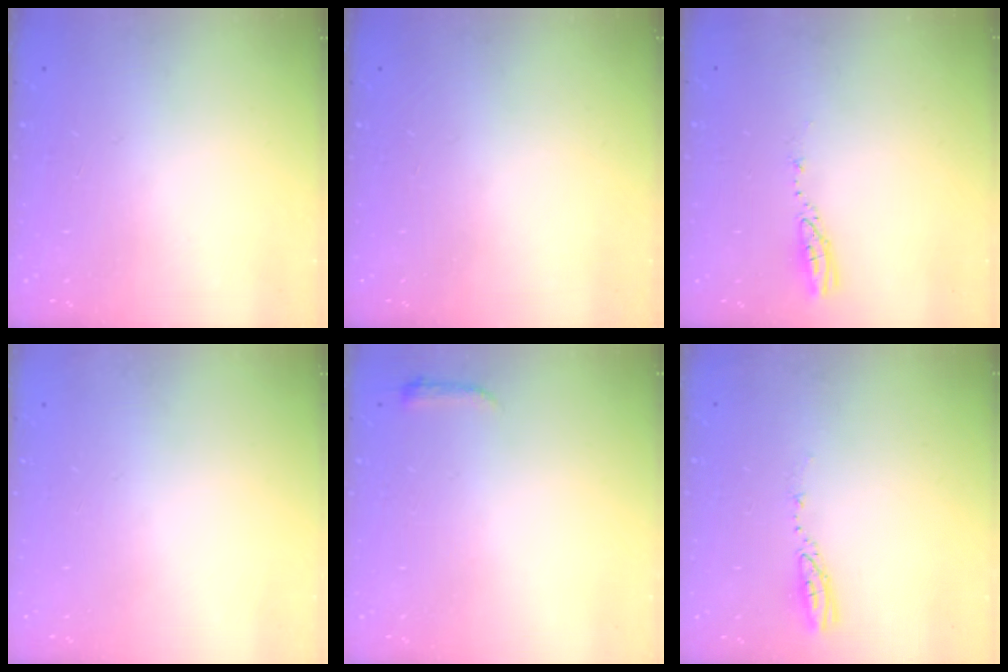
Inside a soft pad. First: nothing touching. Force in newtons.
{"total": 0.0}
{"total": 3.6, "press": 3.6, "slide": 0.2}
{"total": 13.0, "press": 3.6, "slide": 12.5}
{"total": 3.0, "press": 2.9, "slide": 0.6}
{"total": 3.3, "press": 3.3, "slide": 0.2}